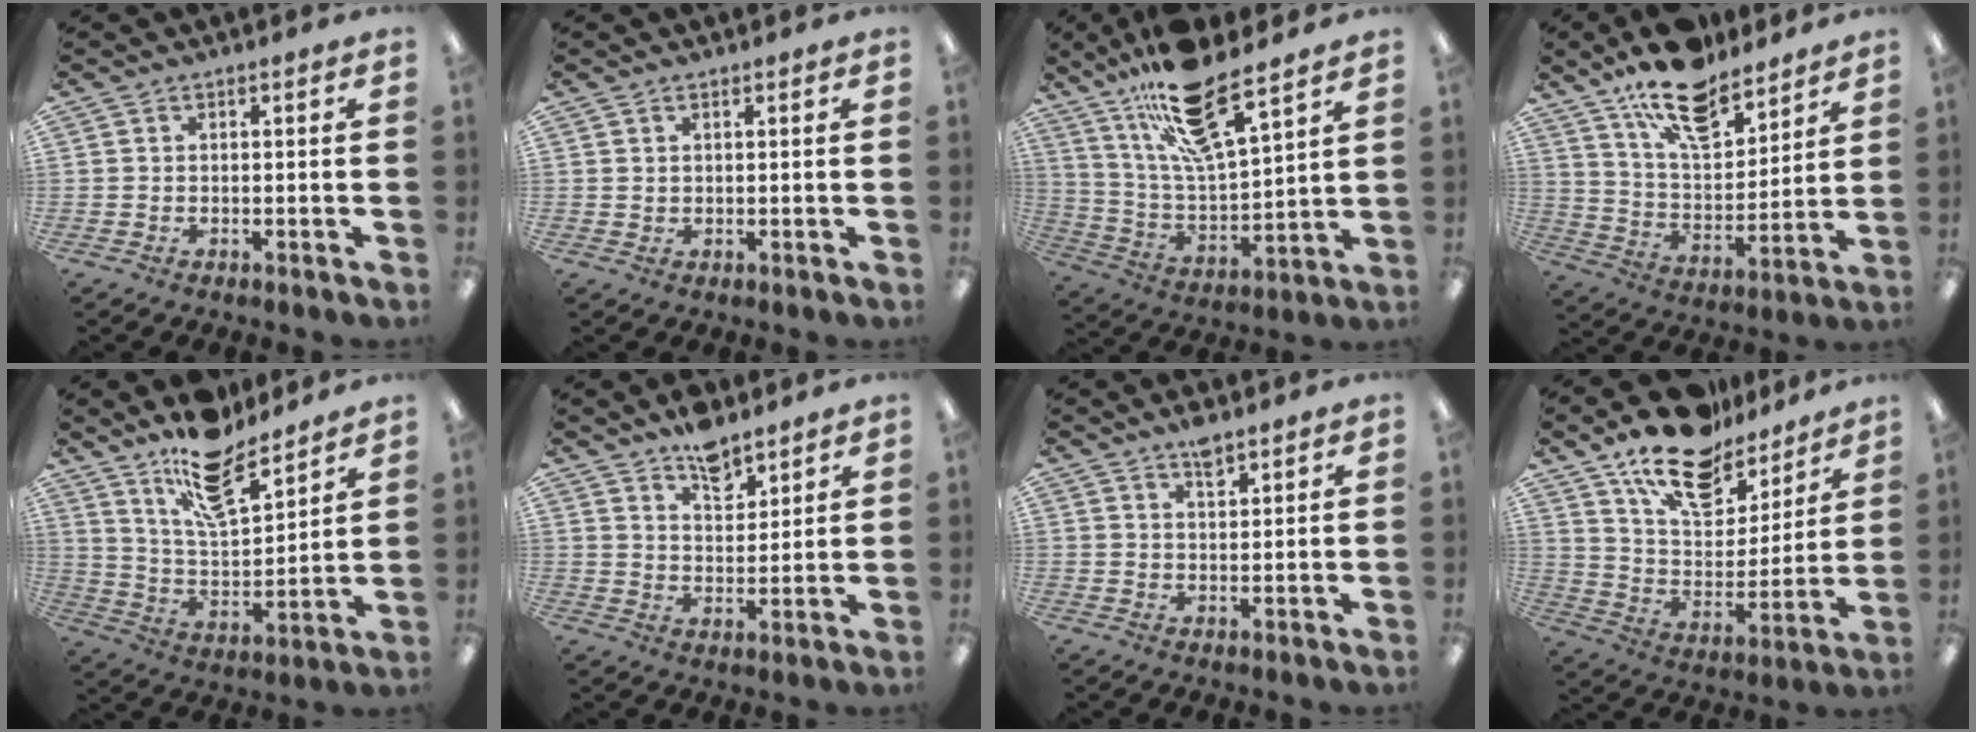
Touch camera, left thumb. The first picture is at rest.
{"total": 1.0, "force": [0.8, 0.5, 0.1], "torque": [-0.003, 0.001, 0.016]}
{"total": 18.2, "force": [13.5, 4.6, 11.3], "torque": [-0.209, -0.066, 0.231]}
{"total": 16.3, "force": [12.6, 6.5, 8.0], "torque": [-0.138, -0.071, 0.223]}
{"total": 15.2, "force": [11.8, 5.4, 7.9], "torque": [-0.133, -0.070, 0.206]}
{"total": 7.9, "force": [6.3, 3.7, 2.9], "torque": [-0.038, -0.037, 0.111]}
{"total": 4.3, "force": [3.3, 1.5, 2.2], "torque": [-0.033, -0.015, 0.057]}
{"total": 18.2, "force": [14.1, 8.7, 7.5], "torque": [-0.137, -0.093, 0.250]}